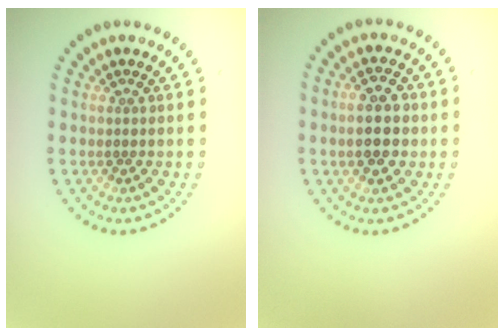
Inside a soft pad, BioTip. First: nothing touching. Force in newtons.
{"total": 4.2, "press": 4.2, "slide": 0.1}